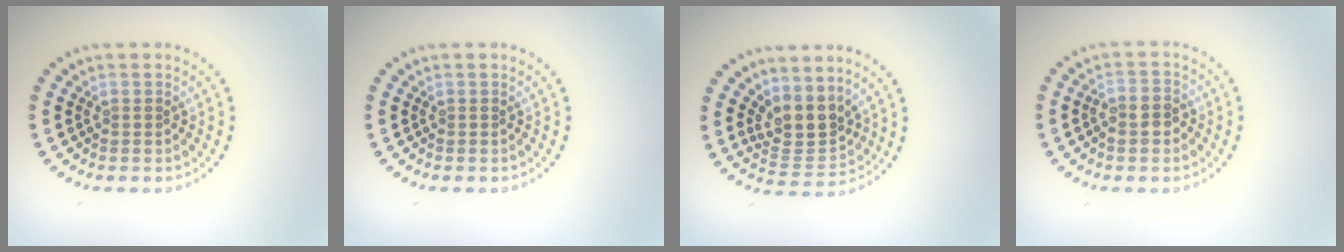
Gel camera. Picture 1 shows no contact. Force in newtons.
{"total": 0.0}
{"total": 3.6, "press": 2.7, "slide": 2.3}
{"total": 2.2, "press": 2.1, "slide": 0.8}